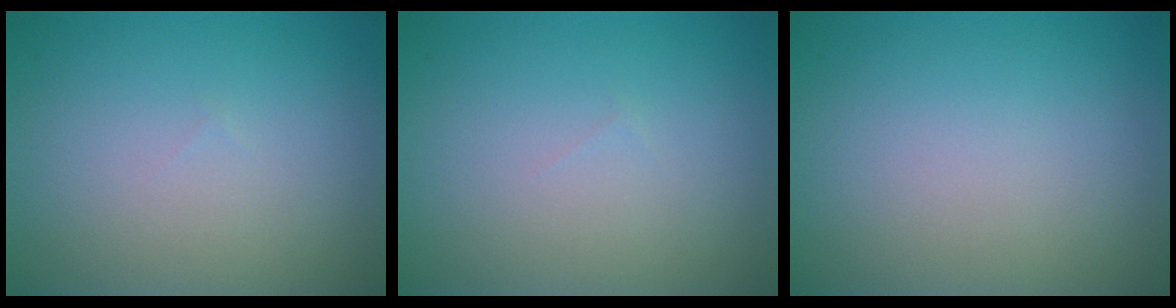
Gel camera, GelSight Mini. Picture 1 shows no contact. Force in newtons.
{"total": 0.0}
{"total": 0.0}